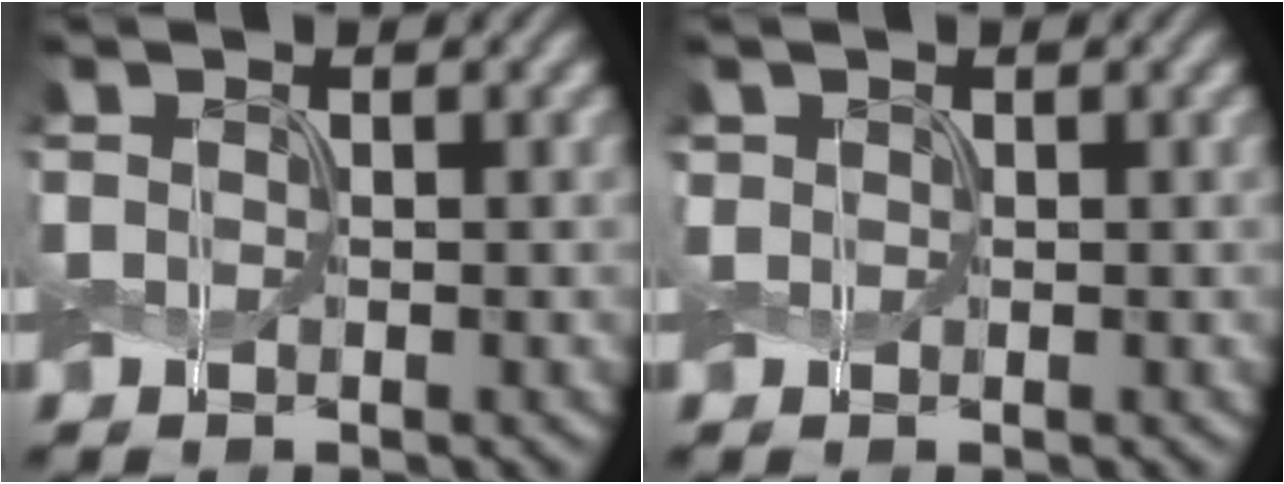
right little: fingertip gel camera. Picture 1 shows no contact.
{"total": 0.6, "force": [0.3, 0.5, 0.1], "torque": [-0.004, 0.001, 0.006]}